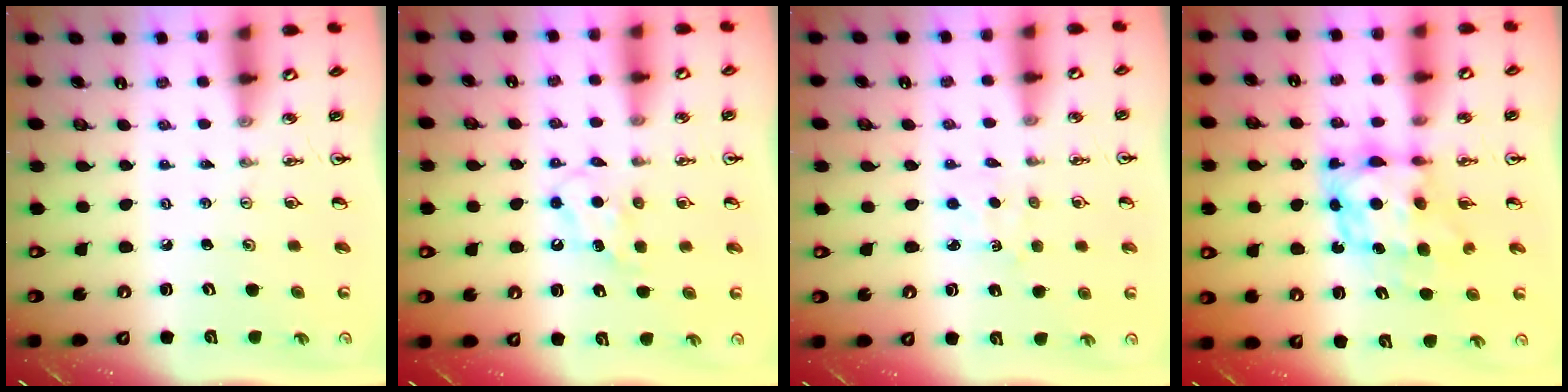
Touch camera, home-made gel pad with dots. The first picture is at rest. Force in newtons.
{"total": 5.3, "press": 5.2, "slide": 0.5}
{"total": 2.2, "press": 2.2, "slide": 0.4}
{"total": 7.9, "press": 7.9, "slide": 0.8}